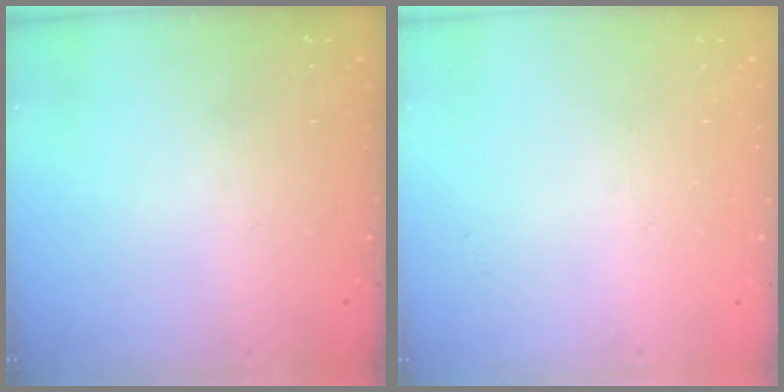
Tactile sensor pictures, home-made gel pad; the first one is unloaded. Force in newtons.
{"total": 0.0}